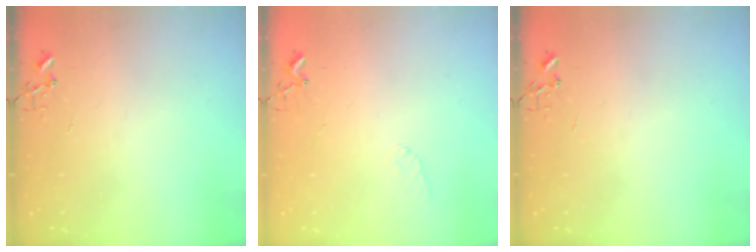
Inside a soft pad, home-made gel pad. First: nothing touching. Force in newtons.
{"total": 5.0, "press": 4.9, "slide": 0.7}
{"total": 0.0}